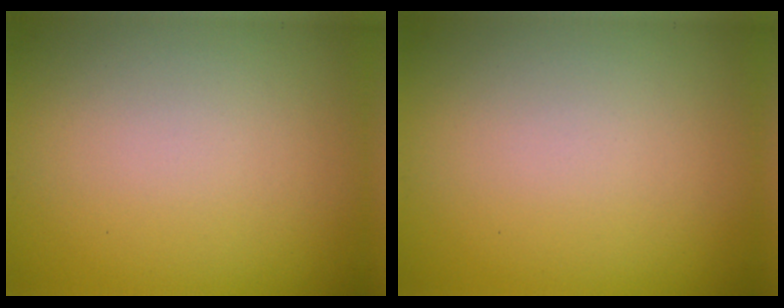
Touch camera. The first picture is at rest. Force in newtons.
{"total": 0.0}